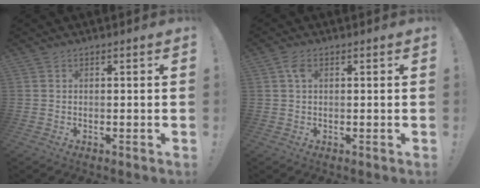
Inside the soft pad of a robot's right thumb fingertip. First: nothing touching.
{"total": 2.9, "force": [0.8, 1.6, 2.3], "torque": [-0.045, 0.004, 0.015]}